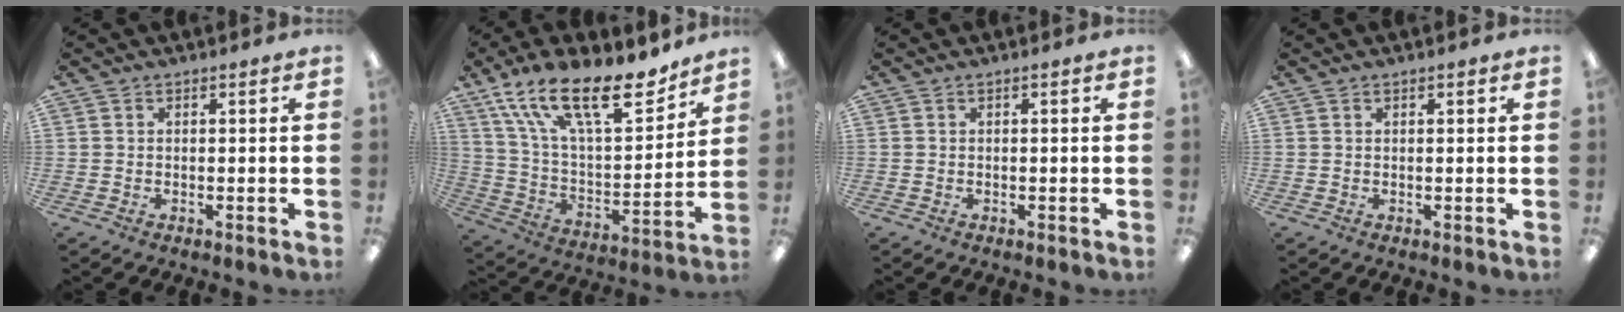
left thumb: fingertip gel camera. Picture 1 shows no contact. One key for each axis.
{"total": 22.9, "fx": 15.9, "fy": 8.3, "fz": 14.2, "tx": -0.245, "ty": -0.092, "tz": 0.277}
{"total": 0.0}
{"total": 0.5, "fx": 0.4, "fy": 0.3, "fz": 0.1, "tx": -0.002, "ty": 0.002, "tz": 0.008}